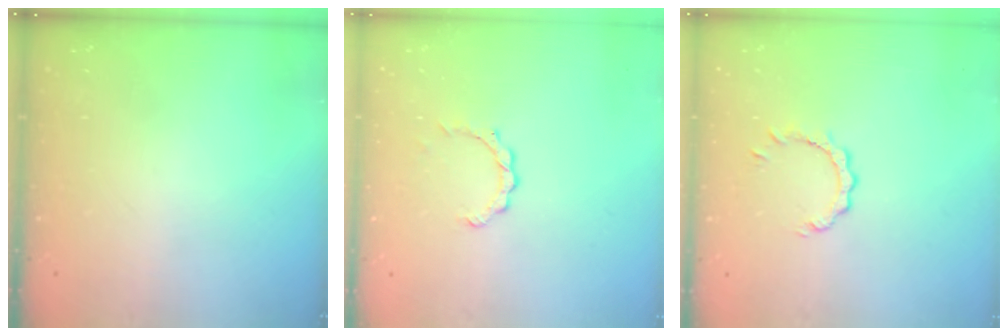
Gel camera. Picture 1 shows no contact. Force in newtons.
{"total": 3.6, "press": 3.6, "slide": 0.3}
{"total": 4.1, "press": 4.0, "slide": 0.4}